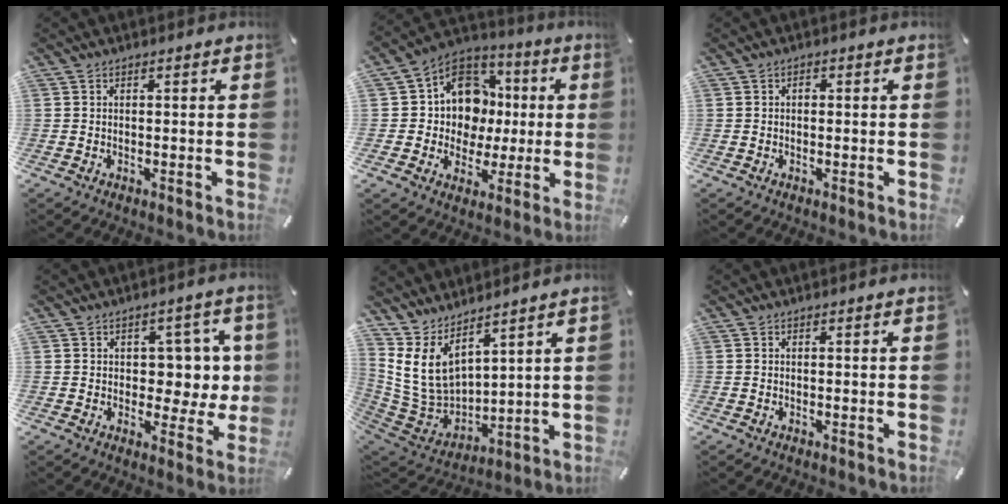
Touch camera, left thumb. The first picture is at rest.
{"total": 13.2, "force": [1.2, 12.1, 5.1], "torque": [-0.096, -0.004, 0.034]}
{"total": 0.8, "force": [-0.1, 0.6, 0.5], "torque": [-0.009, 0.004, -0.003]}
{"total": 7.6, "force": [1.6, 5.7, 4.8], "torque": [-0.048, -0.004, 0.024]}
{"total": 11.2, "force": [6.2, 7.7, 5.3], "torque": [-0.132, -0.047, 0.126]}
{"total": 0.0}